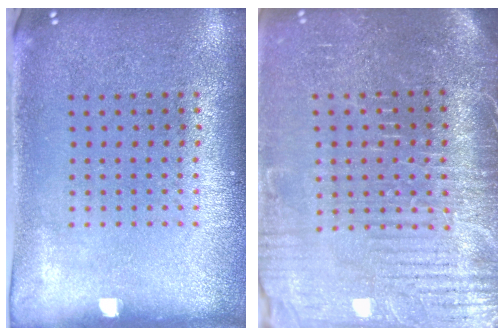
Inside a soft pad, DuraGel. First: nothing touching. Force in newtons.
{"total": 4.5, "press": 4.1, "slide": 1.7}